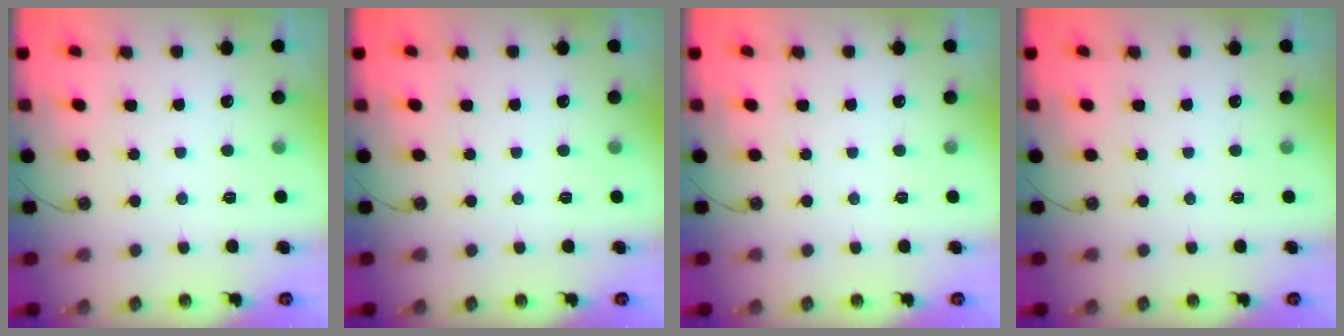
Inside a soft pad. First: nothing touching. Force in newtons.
{"total": 0.0}
{"total": 0.0}
{"total": 0.0}